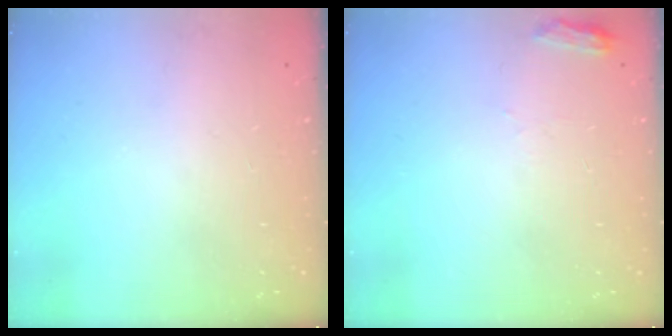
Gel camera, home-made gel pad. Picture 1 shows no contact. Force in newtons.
{"total": 4.2, "press": 4.2, "slide": 0.5}